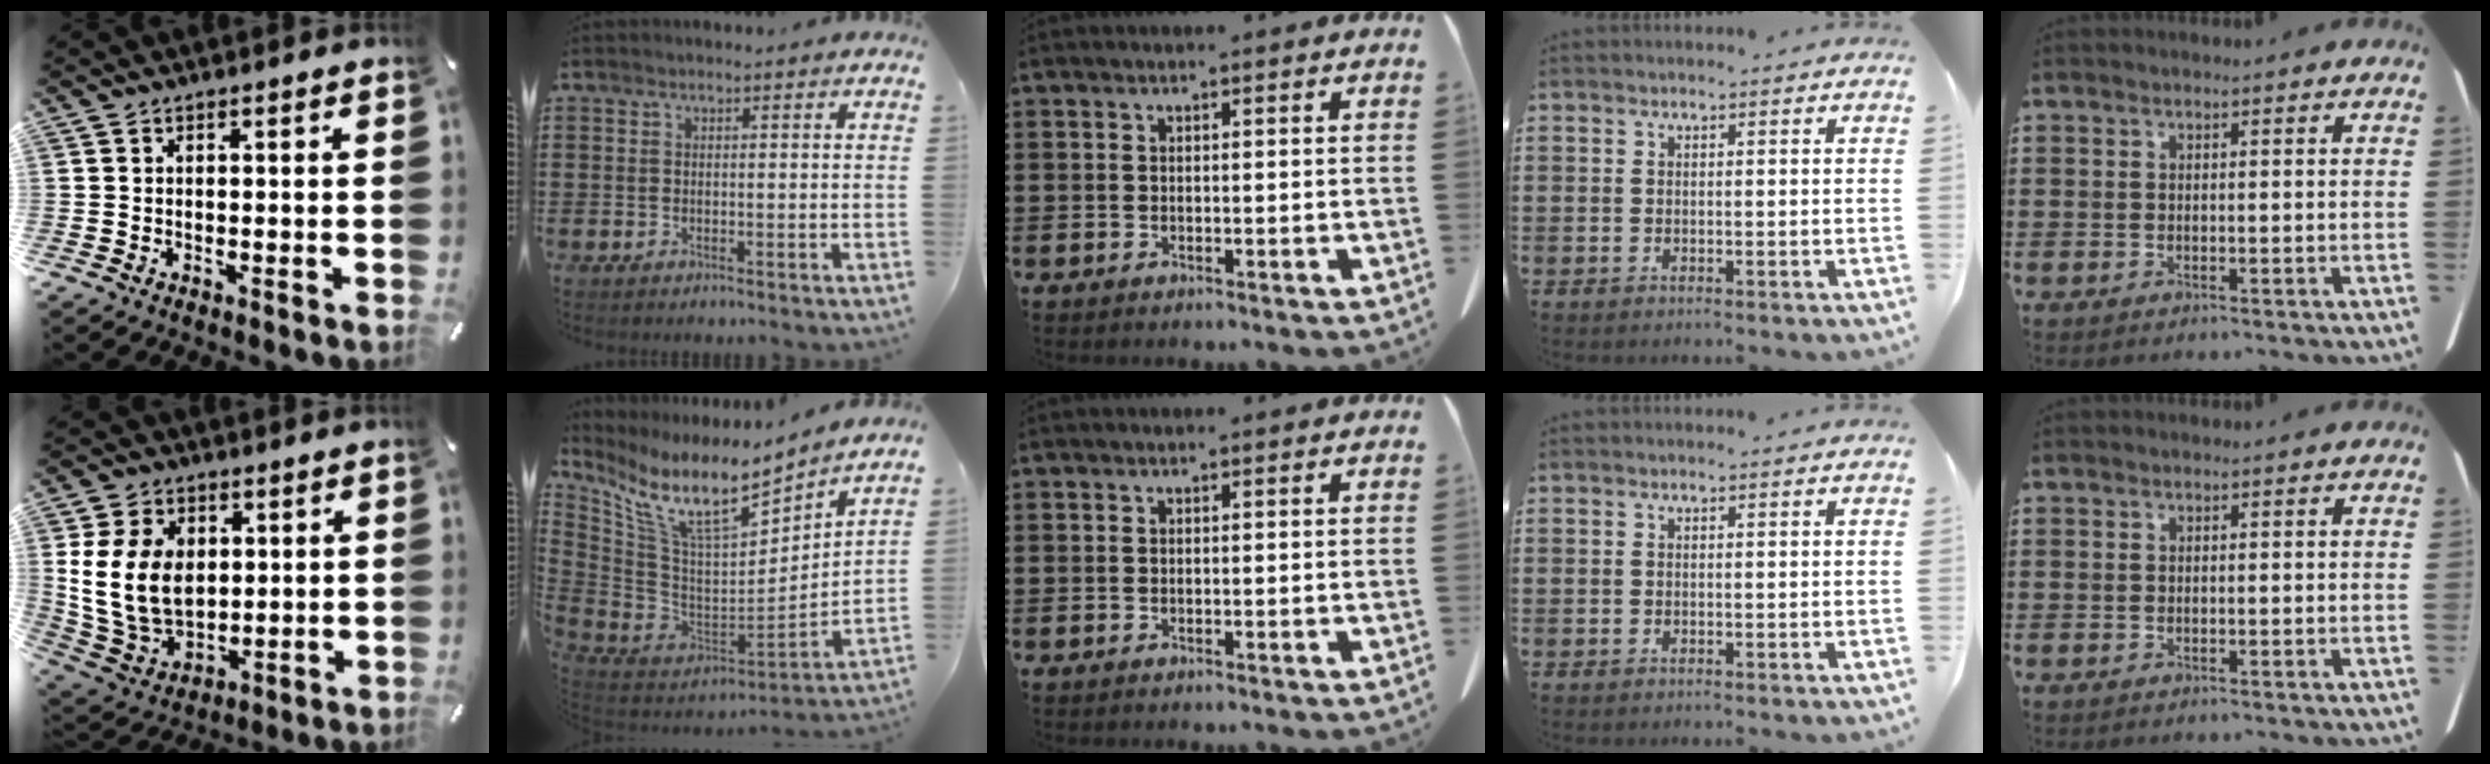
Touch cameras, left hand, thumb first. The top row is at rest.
{"thumb": {"total": 14.5, "force": [2.5, 11.1, 8.9], "torque": [-0.199, -0.001, 0.046]}, "index": {"total": 12.0, "force": [8.3, 2.5, 8.3], "torque": [-0.181, -0.060, 0.140]}}